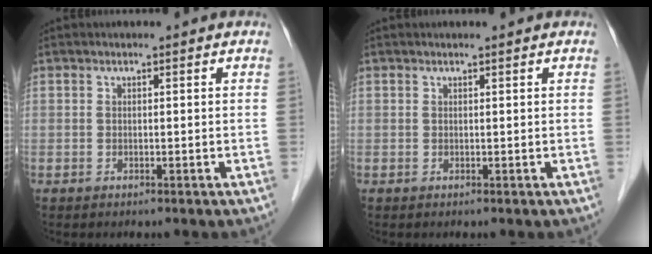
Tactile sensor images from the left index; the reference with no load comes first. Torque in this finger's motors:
{"motor_torque": [0.15, -0.07, 0.01, 0.02]}